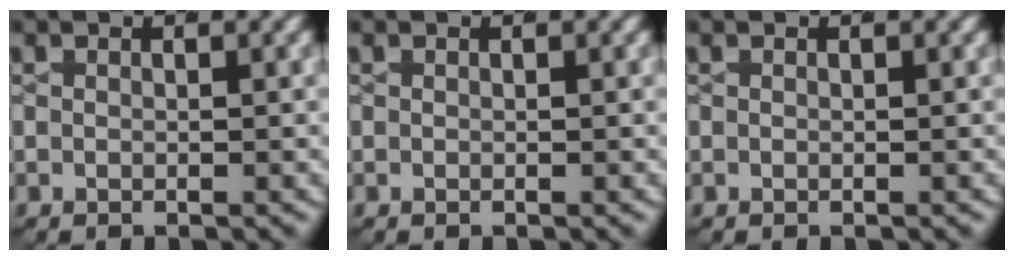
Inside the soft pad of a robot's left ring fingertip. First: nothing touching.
{"total": 0.0}
{"total": 0.0}